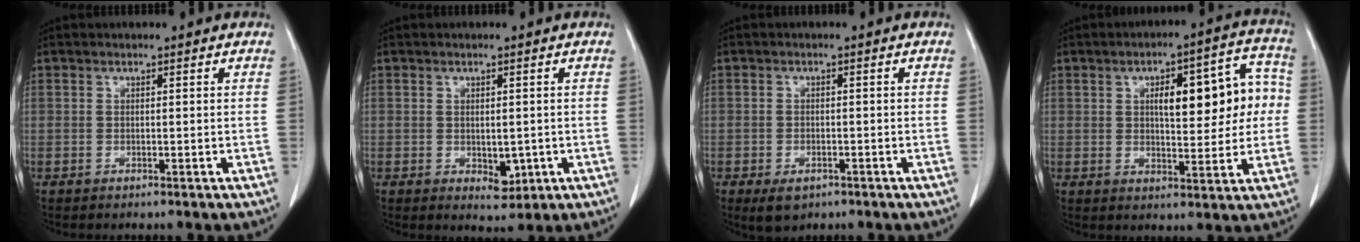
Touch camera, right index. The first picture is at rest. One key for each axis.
{"total": 3.2, "fx": -0.5, "fy": 1.9, "fz": 2.6, "tx": -0.029, "ty": -0.004, "tz": 0.006}
{"total": 3.6, "fx": -2.1, "fy": 2.0, "fz": 2.1, "tx": -0.036, "ty": -0.004, "tz": -0.023}
{"total": 12.8, "fx": 1.7, "fy": 4.4, "fz": 11.9, "tx": -0.151, "ty": 0.039, "tz": 0.029}